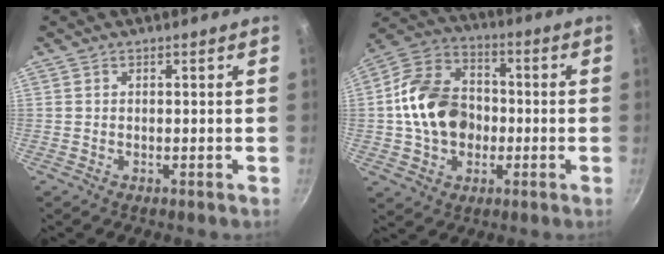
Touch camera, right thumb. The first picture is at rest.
{"total": 15.9, "force": [-1.0, 12.2, 10.1], "torque": [-0.151, 0.032, -0.029]}